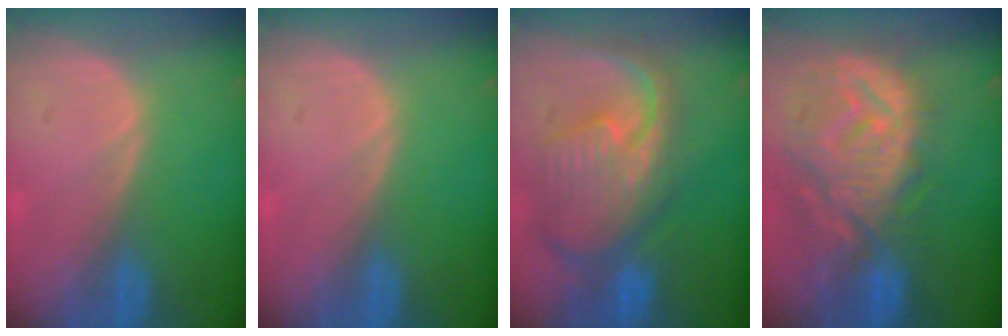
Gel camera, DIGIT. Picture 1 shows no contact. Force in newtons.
{"total": 0.0}
{"total": 11.9, "press": 10.4, "slide": 5.9}
{"total": 12.4, "press": 11.0, "slide": 5.7}